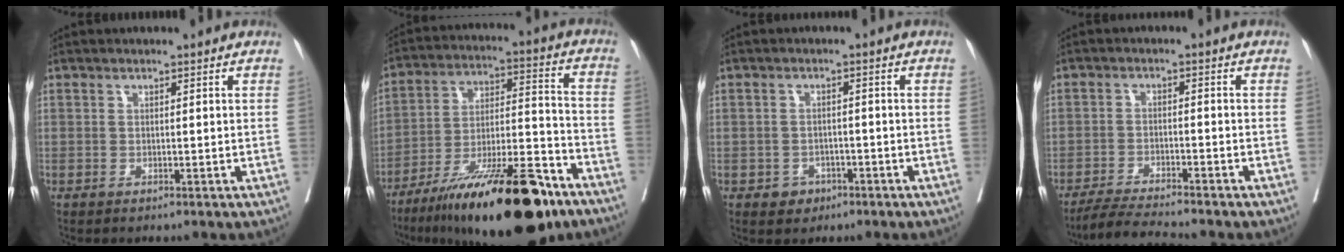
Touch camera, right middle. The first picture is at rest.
{"total": 24.4, "force": [-16.1, 4.5, 17.7], "torque": [-0.243, -0.008, -0.263]}
{"total": 2.4, "force": [-1.3, 1.8, 0.7], "torque": [-0.006, 0.007, -0.014]}
{"total": 6.6, "force": [-6.1, -0.7, 2.4], "torque": [-0.041, -0.022, -0.106]}